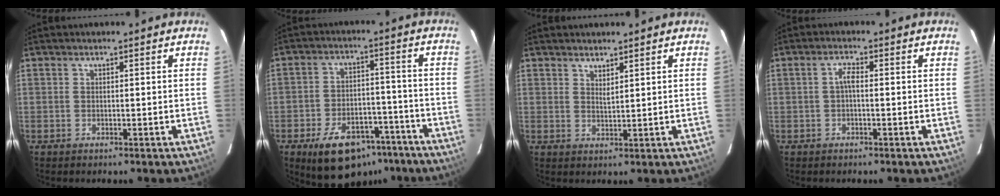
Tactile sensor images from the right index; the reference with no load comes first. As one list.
[{"total": 16.0, "force": [-10.4, 9.0, 8.3], "torque": [-0.162, 0.018, -0.136]}, {"total": 2.1, "force": [1.8, 0.4, 1.0], "torque": [-0.017, -0.001, 0.031]}, {"total": 1.9, "force": [-0.3, 0.6, 1.7], "torque": [-0.035, 0.009, -0.008]}]